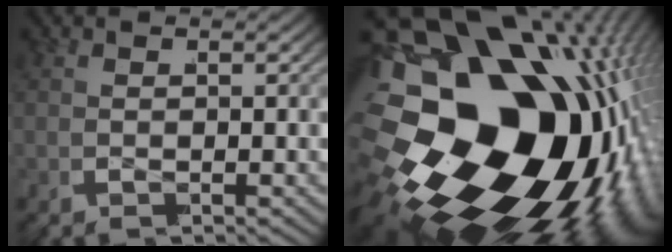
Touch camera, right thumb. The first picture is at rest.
{"total": 36.8, "force": [-4.5, 25.9, 25.8], "torque": [-0.451, -0.051, -0.068]}